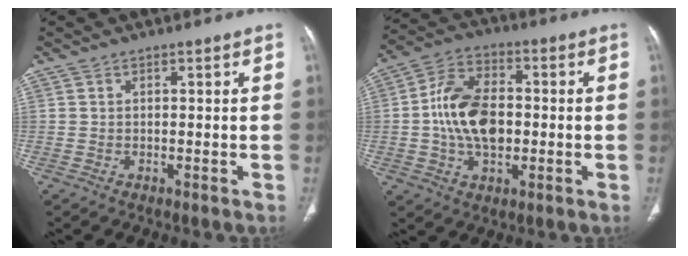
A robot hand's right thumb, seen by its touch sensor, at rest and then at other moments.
{"total": 13.5, "force": [-0.6, 8.6, 10.4], "torque": [-0.176, 0.020, -0.015]}